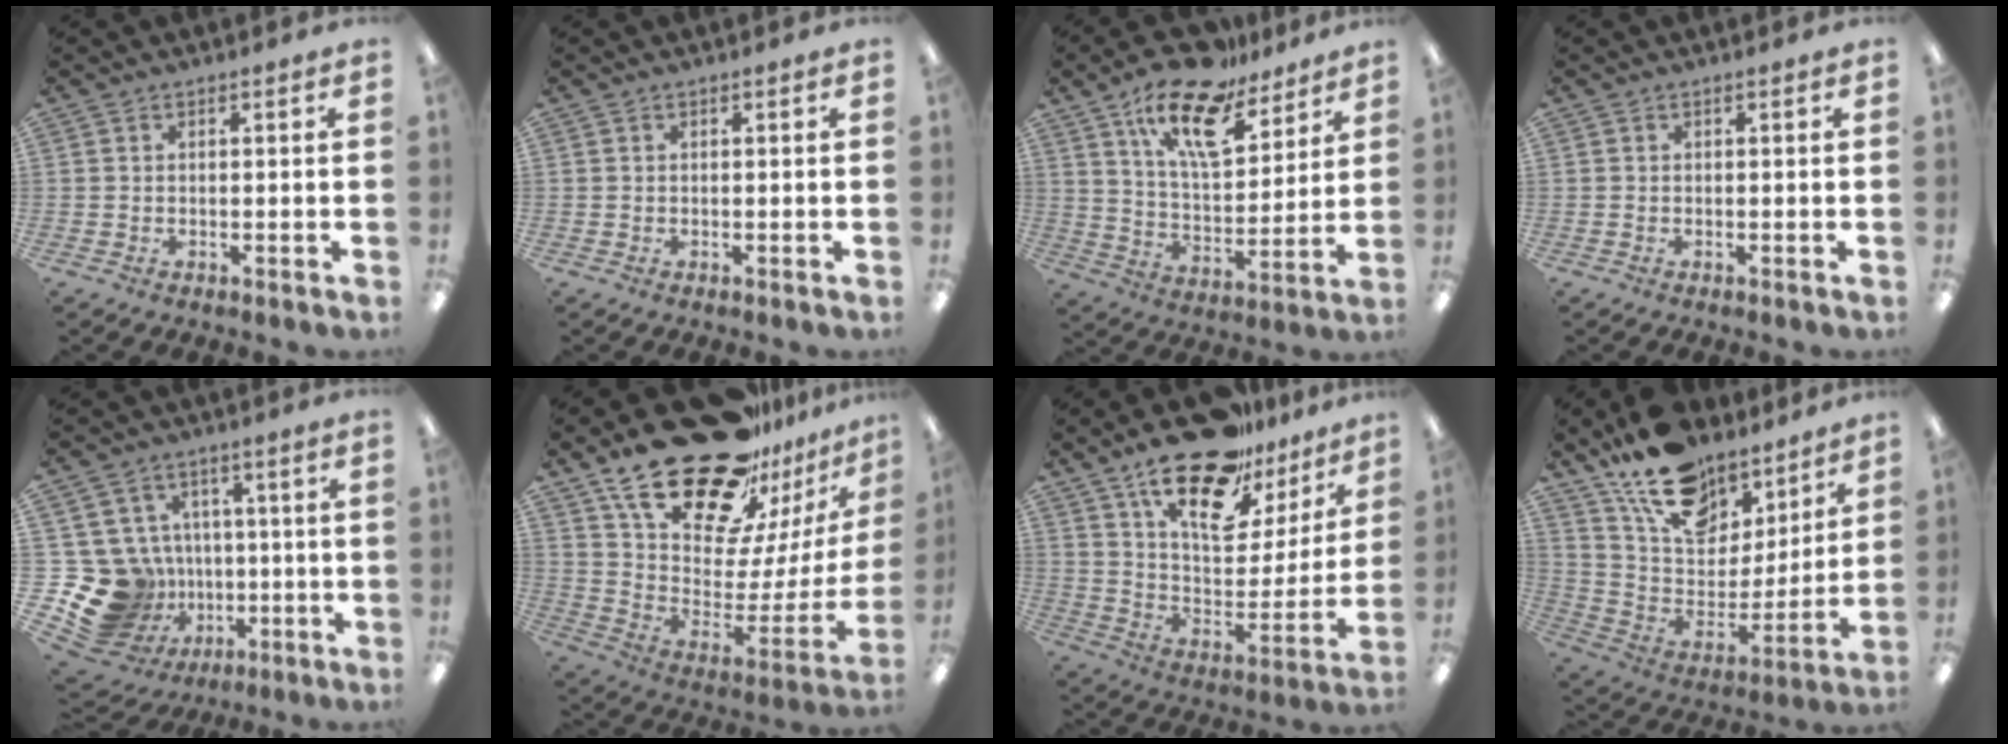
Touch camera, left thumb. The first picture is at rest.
{"total": 0.0}
{"total": 17.7, "force": [12.3, 7.5, 10.2], "torque": [-0.175, -0.065, 0.212]}
{"total": 0.0}
{"total": 20.1, "force": [-2.2, 18.0, 8.7], "torque": [-0.188, 0.001, 0.018]}
{"total": 27.4, "force": [19.9, 12.9, 13.8], "torque": [-0.218, -0.130, 0.366]}
{"total": 22.4, "force": [15.7, 10.0, 12.4], "torque": [-0.194, -0.101, 0.272]}
{"total": 19.1, "force": [14.2, 10.2, 7.8], "torque": [-0.151, -0.092, 0.262]}